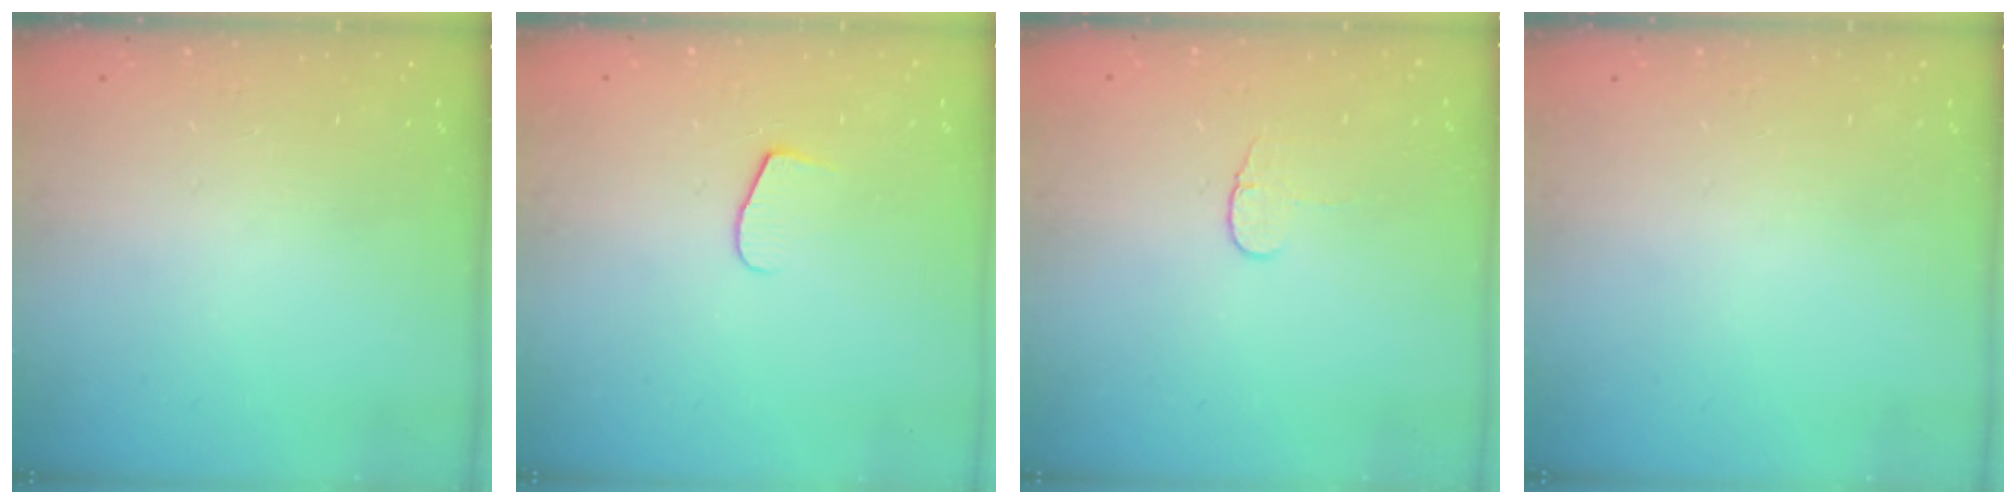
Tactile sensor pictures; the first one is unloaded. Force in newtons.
{"total": 7.5, "press": 7.5, "slide": 0.6}
{"total": 3.7, "press": 3.7, "slide": 0.5}
{"total": 0.0}